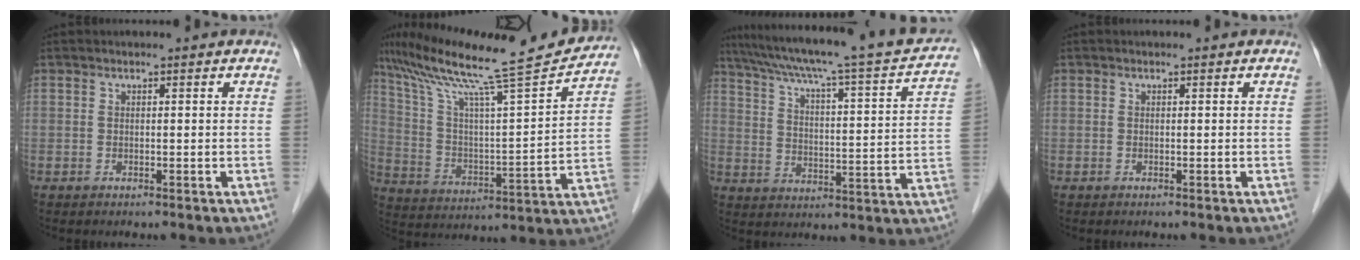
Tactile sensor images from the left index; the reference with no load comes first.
{"total": 21.9, "force": [19.2, -0.3, 10.7], "torque": [-0.190, -0.008, 0.301]}
{"total": 24.3, "force": [20.9, 1.5, 12.1], "torque": [-0.191, -0.008, 0.280]}
{"total": 0.0}